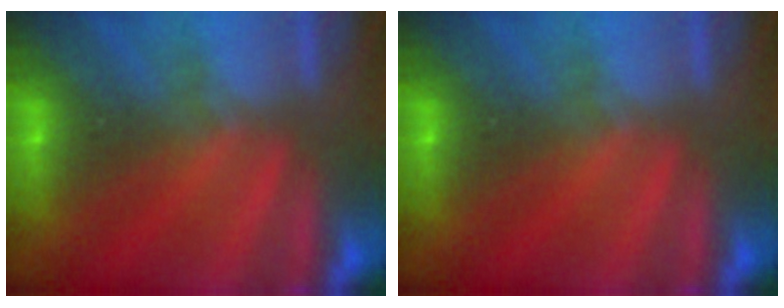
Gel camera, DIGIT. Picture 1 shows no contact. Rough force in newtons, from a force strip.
{"total": 0.0}